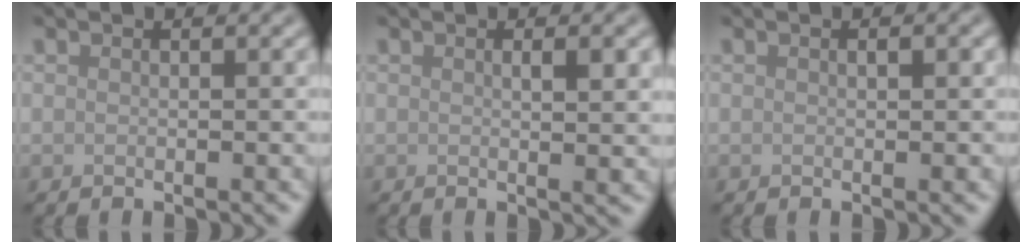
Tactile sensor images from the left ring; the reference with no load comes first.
{"total": 1.7, "force": [0.4, 0.4, 1.6], "torque": [-0.022, -0.002, 0.004]}
{"total": 0.7, "force": [0.1, 0.3, 0.6], "torque": [-0.007, -0.002, 0.002]}